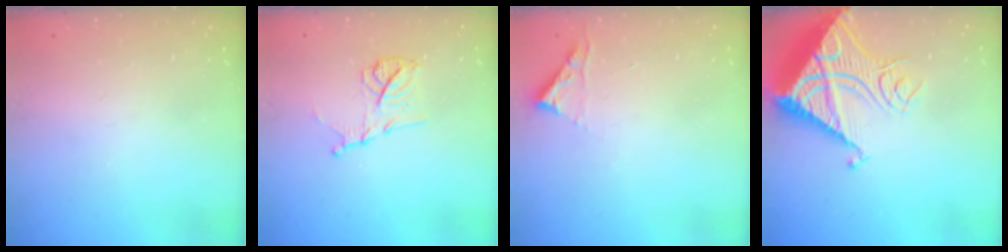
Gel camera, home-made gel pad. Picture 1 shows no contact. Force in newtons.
{"total": 11.4, "press": 11.4, "slide": 0.3}
{"total": 2.8, "press": 2.8, "slide": 0.3}
{"total": 17.4, "press": 17.3, "slide": 2.1}